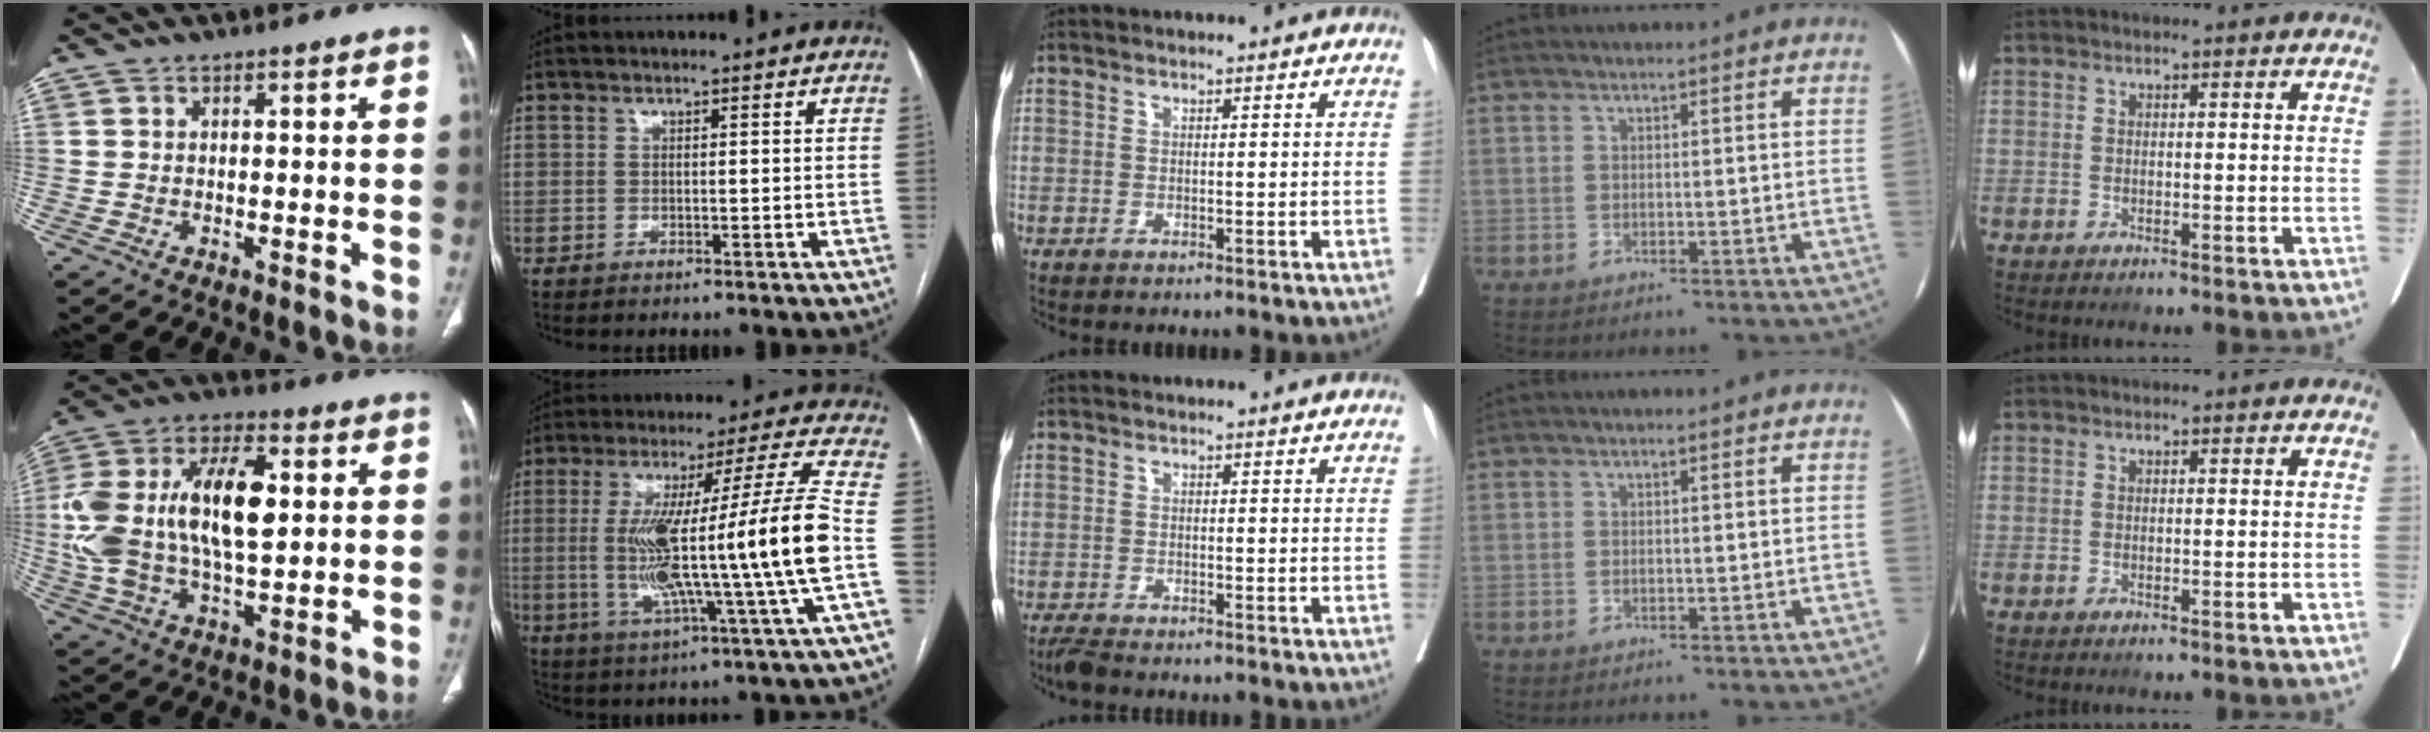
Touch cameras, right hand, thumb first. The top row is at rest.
{"thumb": {"total": 21.8, "force": [2.1, 11.1, 18.6], "torque": [-0.370, 0.017, 0.036]}, "index": {"total": 20.6, "force": [-1.9, -1.7, 20.4], "torque": [-0.343, 0.001, -0.043]}, "middle": {"total": 2.1, "force": [-2.0, 0.1, 0.8], "torque": [-0.017, -0.007, -0.036]}}